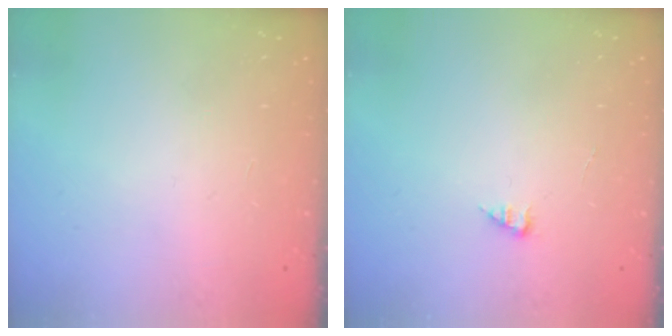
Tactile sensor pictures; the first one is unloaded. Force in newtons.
{"total": 1.2, "press": 1.2, "slide": 0.2}